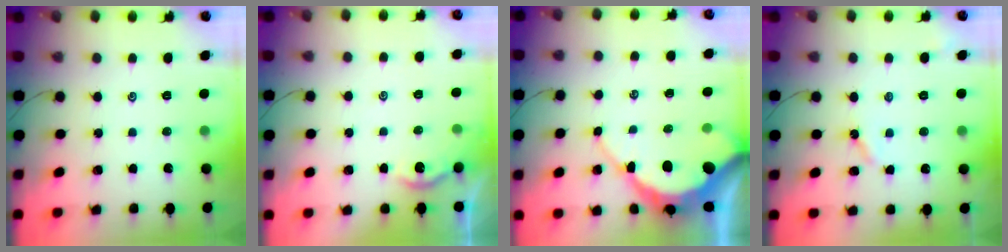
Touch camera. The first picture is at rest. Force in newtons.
{"total": 2.8, "press": 2.8, "slide": 0.3}
{"total": 11.4, "press": 11.3, "slide": 0.9}
{"total": 3.8, "press": 3.7, "slide": 0.5}